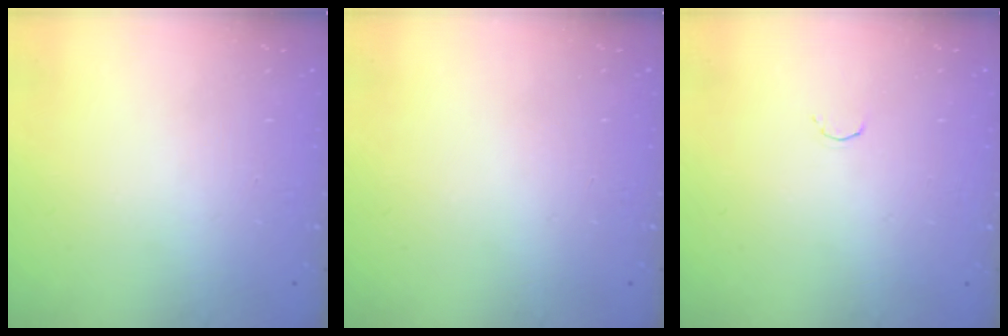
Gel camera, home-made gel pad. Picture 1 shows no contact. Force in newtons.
{"total": 0.0}
{"total": 1.8, "press": 1.7, "slide": 0.4}